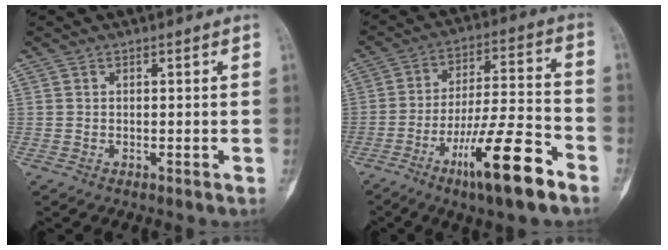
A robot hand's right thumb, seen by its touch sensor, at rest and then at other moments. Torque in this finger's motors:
{"motor_torque": [0.79, -0.08, 1.32, -0.73, 0.08]}